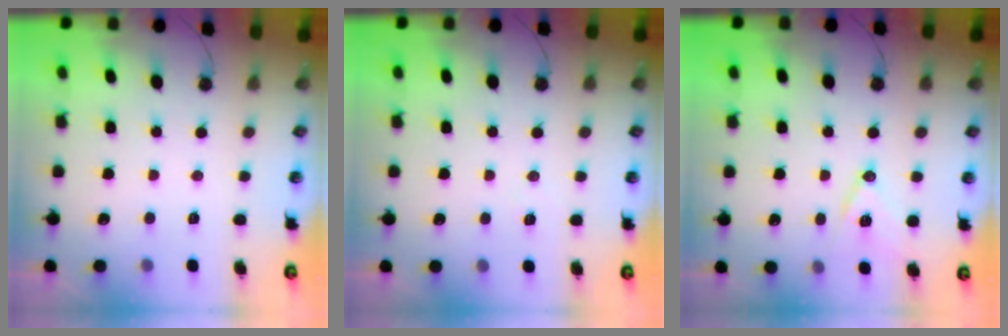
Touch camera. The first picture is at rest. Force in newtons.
{"total": 6.0, "press": 4.0, "slide": 4.4}
{"total": 11.8, "press": 11.3, "slide": 3.2}